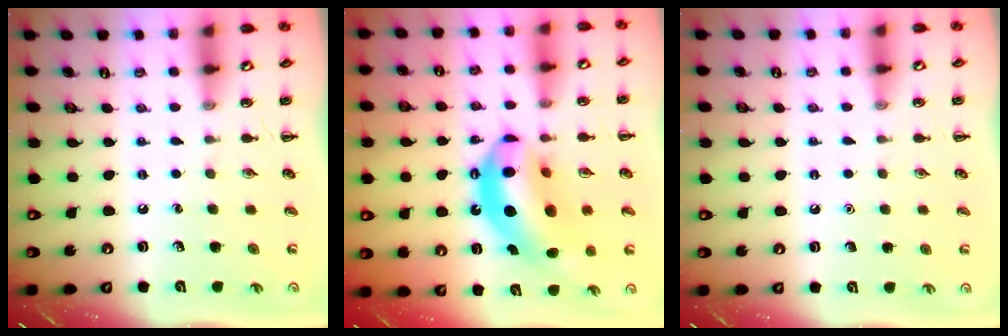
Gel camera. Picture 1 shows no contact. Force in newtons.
{"total": 17.5, "press": 16.8, "slide": 4.8}
{"total": 1.5, "press": 1.5, "slide": 0.1}